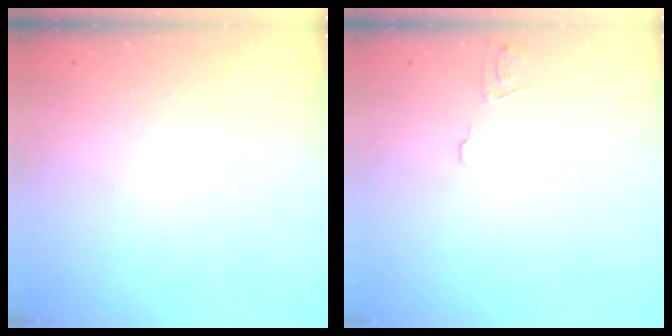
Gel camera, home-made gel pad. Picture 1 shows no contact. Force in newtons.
{"total": 5.9, "press": 5.9, "slide": 0.5}